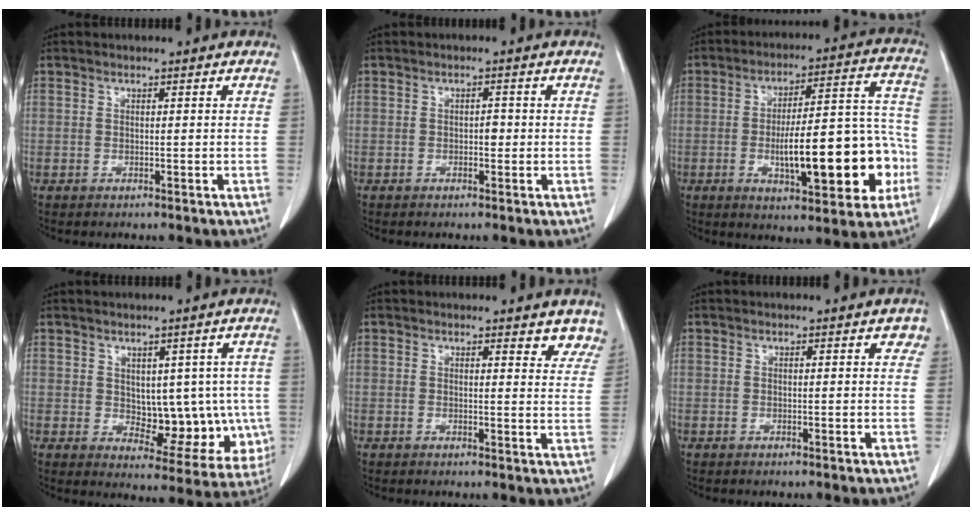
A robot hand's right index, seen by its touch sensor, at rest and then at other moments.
{"total": 1.2, "force": [-0.1, 0.7, 1.0], "torque": [-0.006, 0.005, 0.000]}
{"total": 18.1, "force": [-4.5, 4.9, 16.9], "torque": [-0.231, 0.034, -0.053]}
{"total": 10.6, "force": [0.1, 6.2, 8.6], "torque": [-0.088, 0.010, 0.027]}
{"total": 4.9, "force": [4.3, 1.5, 1.7], "torque": [-0.001, -0.015, 0.032]}
{"total": 1.8, "force": [0.8, 0.7, 1.5], "torque": [-0.007, 0.004, 0.003]}